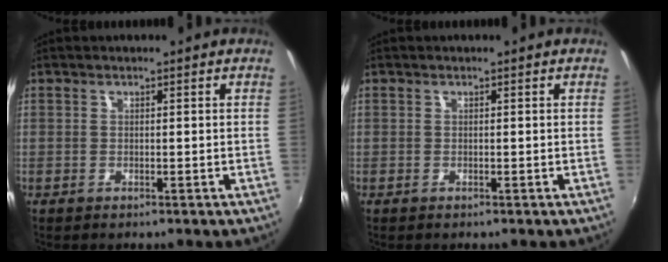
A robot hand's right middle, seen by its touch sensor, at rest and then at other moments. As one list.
[{"total": 0.0}]